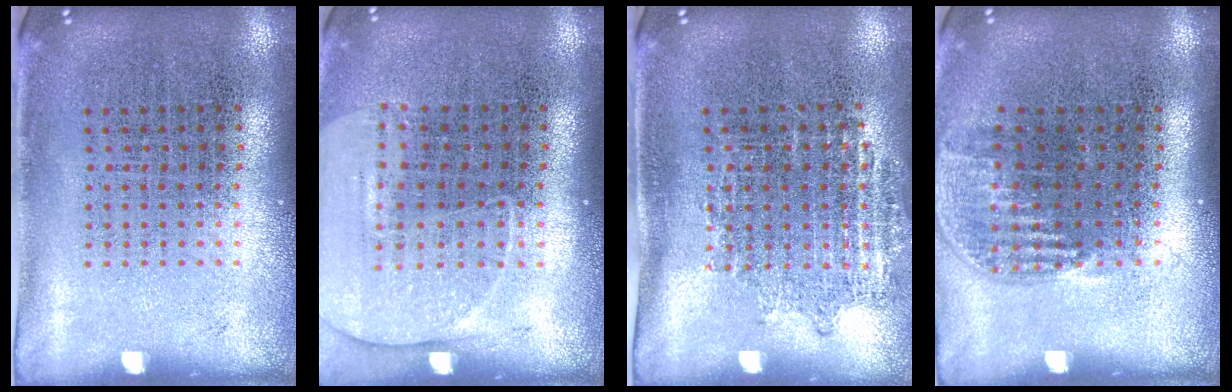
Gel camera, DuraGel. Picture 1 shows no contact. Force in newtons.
{"total": 1.4, "press": 1.3, "slide": 0.4}
{"total": 1.0, "press": 0.9, "slide": 0.4}
{"total": 1.1, "press": 0.9, "slide": 0.6}